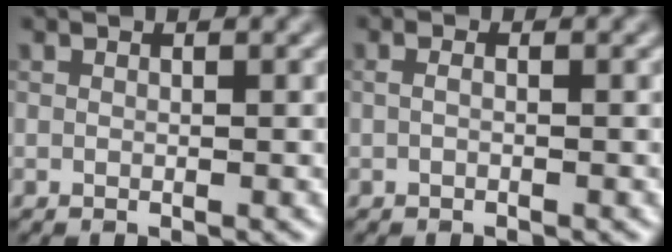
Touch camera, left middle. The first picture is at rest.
{"total": 0.8, "force": [0.0, 0.3, 0.7], "torque": [-0.013, -0.007, -0.005]}